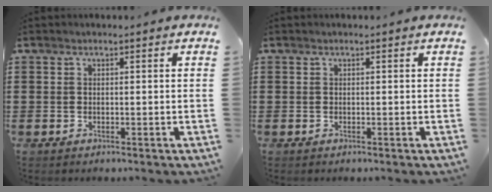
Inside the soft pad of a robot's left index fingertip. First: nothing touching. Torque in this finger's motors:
{"motor_torque": [-0.01, 0.00, 0.02, 0.00]}